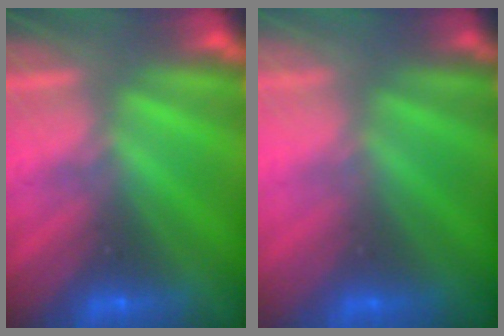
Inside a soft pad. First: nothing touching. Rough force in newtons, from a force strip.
{"total": 2.4}